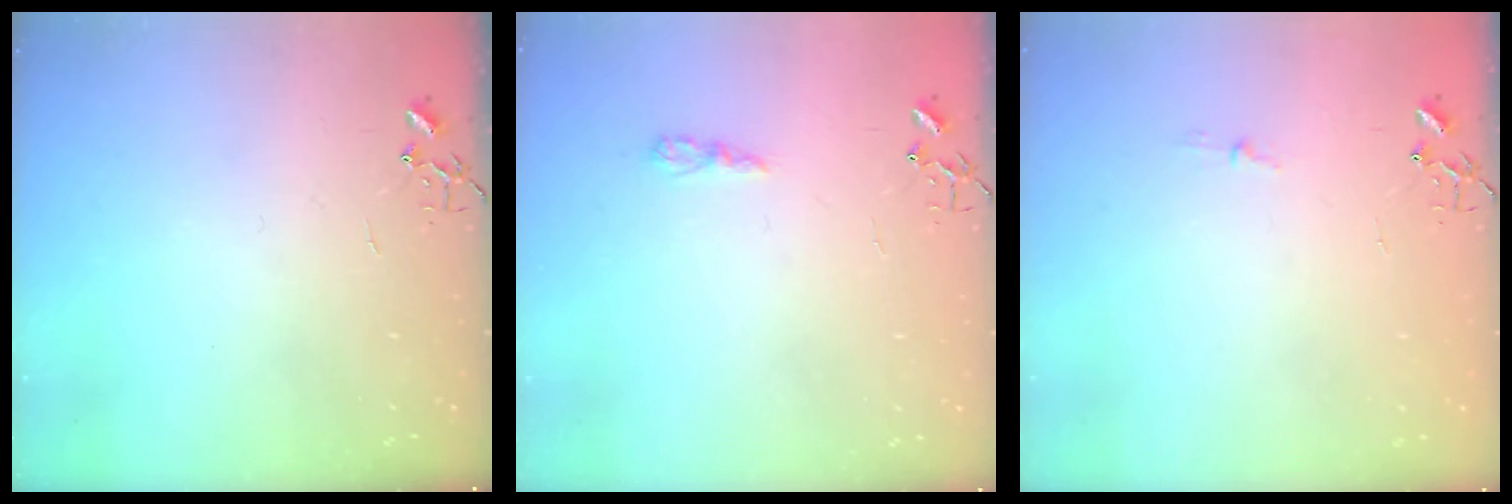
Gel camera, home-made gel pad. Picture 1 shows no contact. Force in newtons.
{"total": 5.0, "press": 4.9, "slide": 0.6}
{"total": 2.9, "press": 2.9, "slide": 0.4}